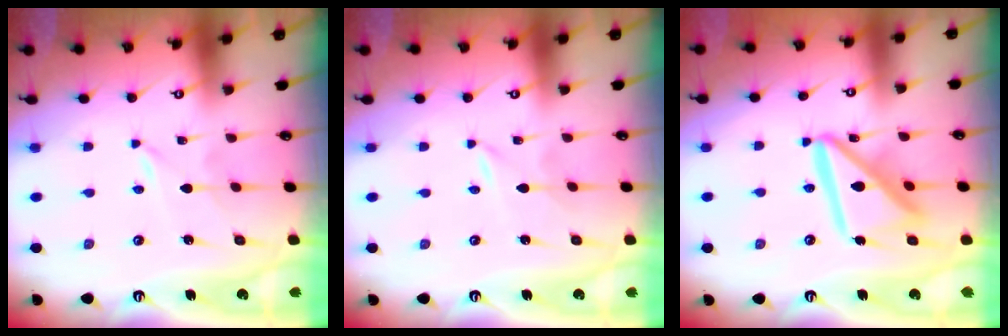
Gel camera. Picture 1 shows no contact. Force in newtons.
{"total": 0.0}
{"total": 15.3, "press": 15.2, "slide": 1.7}